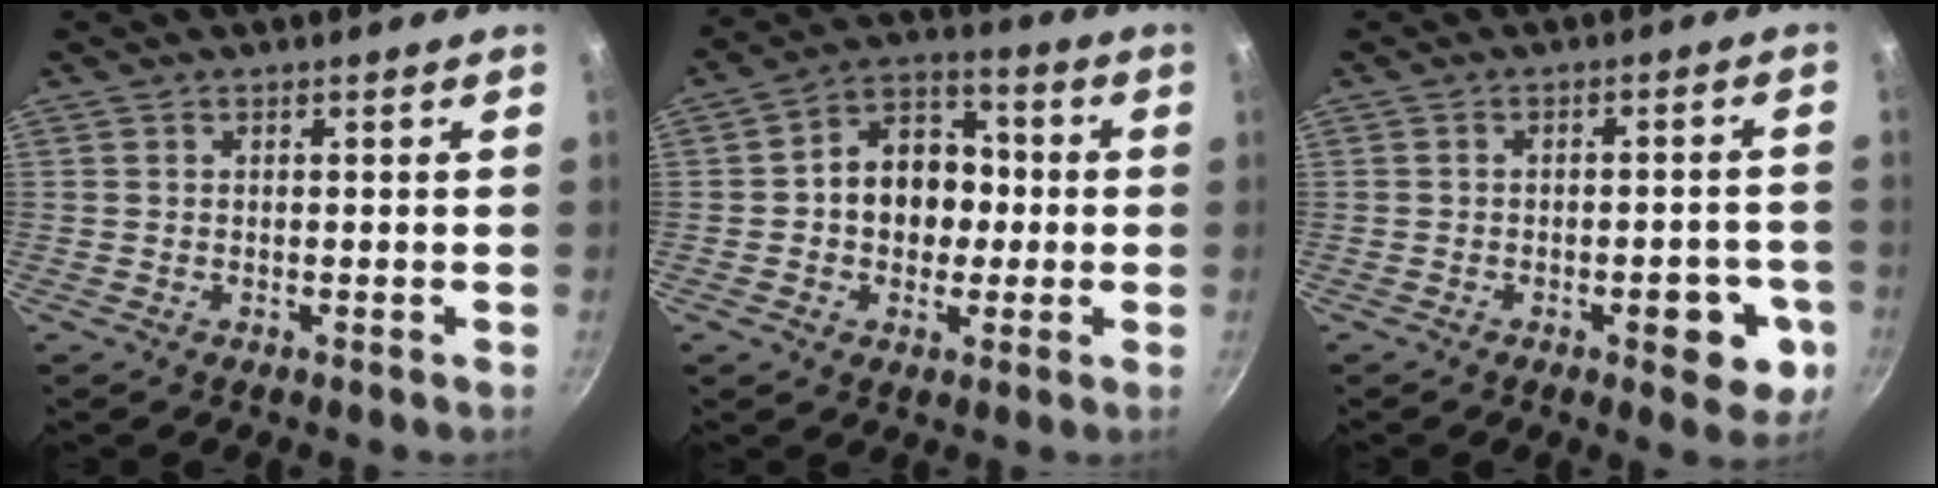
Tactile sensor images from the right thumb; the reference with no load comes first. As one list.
[{"total": 11.8, "force": [-0.3, 9.3, 7.2], "torque": [-0.063, 0.030, -0.021]}, {"total": 8.3, "force": [-2.9, 3.8, 6.7], "torque": [-0.060, 0.018, -0.033]}]